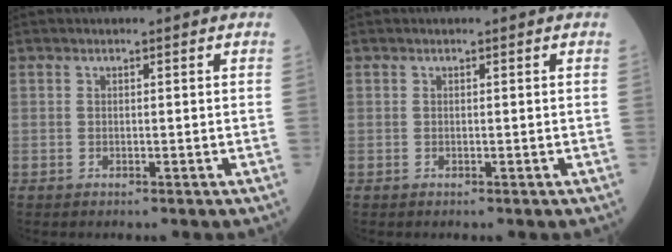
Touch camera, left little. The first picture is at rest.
{"total": 0.0}